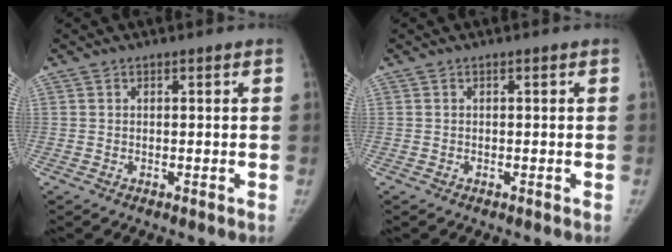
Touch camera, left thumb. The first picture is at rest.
{"total": 0.0}